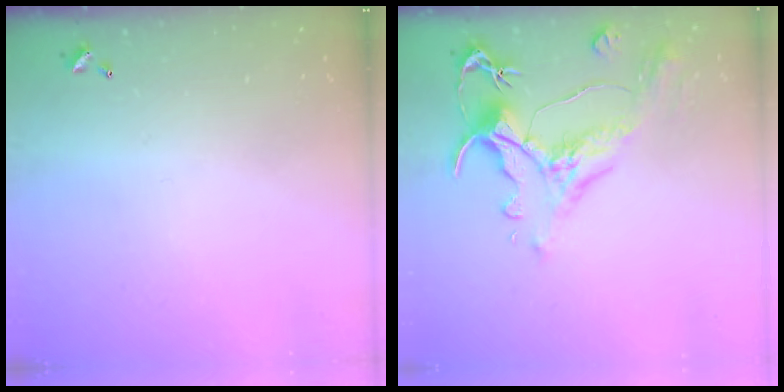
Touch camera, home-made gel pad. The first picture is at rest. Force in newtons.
{"total": 1.6, "press": 0.4, "slide": 1.6}